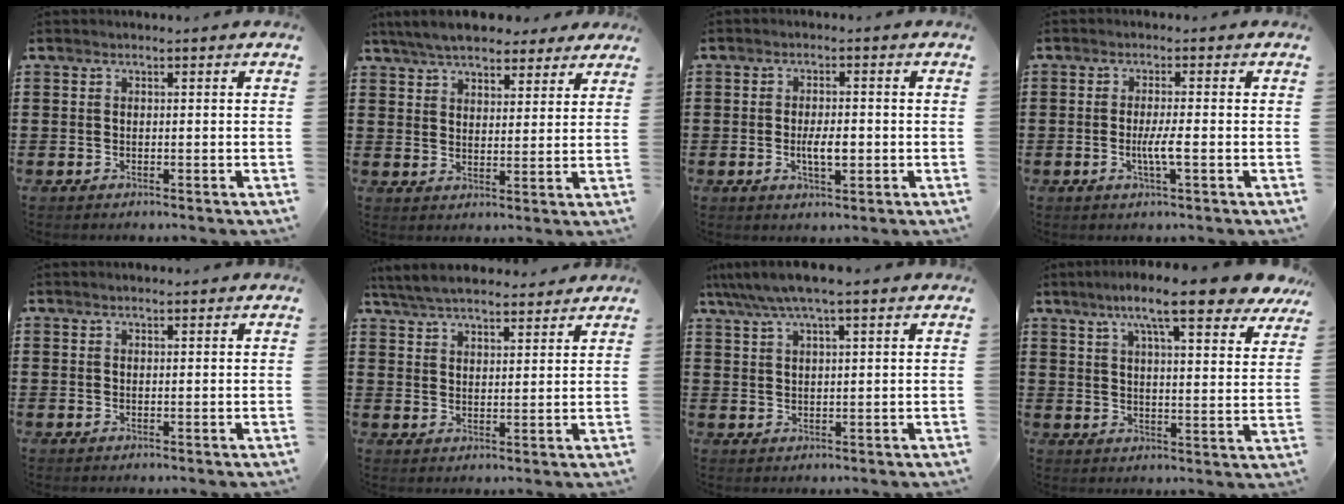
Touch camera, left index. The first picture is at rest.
{"total": 6.6, "force": [5.9, 1.9, 2.3], "torque": [-0.065, -0.005, 0.110]}
{"total": 4.1, "force": [-0.5, 1.4, 3.8], "torque": [-0.060, -0.003, -0.010]}
{"total": 3.6, "force": [-0.7, 0.1, 3.5], "torque": [-0.068, -0.007, -0.016]}
{"total": 0.7, "force": [0.6, 0.1, 0.3], "torque": [-0.007, 0.001, 0.011]}
{"total": 5.4, "force": [5.2, 0.9, 1.5], "torque": [-0.047, -0.013, 0.095]}
{"total": 5.0, "force": [3.7, 0.4, 3.3], "torque": [-0.072, -0.006, 0.066]}
{"total": 10.8, "force": [8.2, 1.0, 6.9], "torque": [-0.132, -0.024, 0.137]}